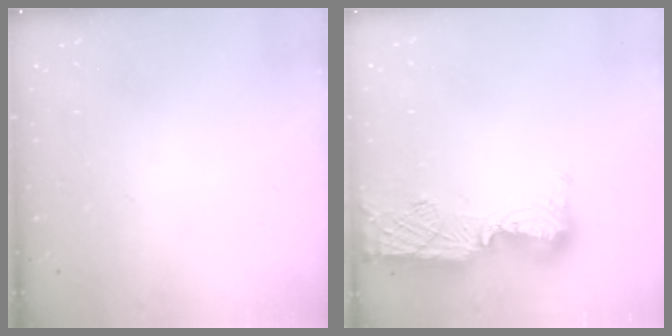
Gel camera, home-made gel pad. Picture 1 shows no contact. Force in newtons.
{"total": 13.9, "press": 13.8, "slide": 1.2}